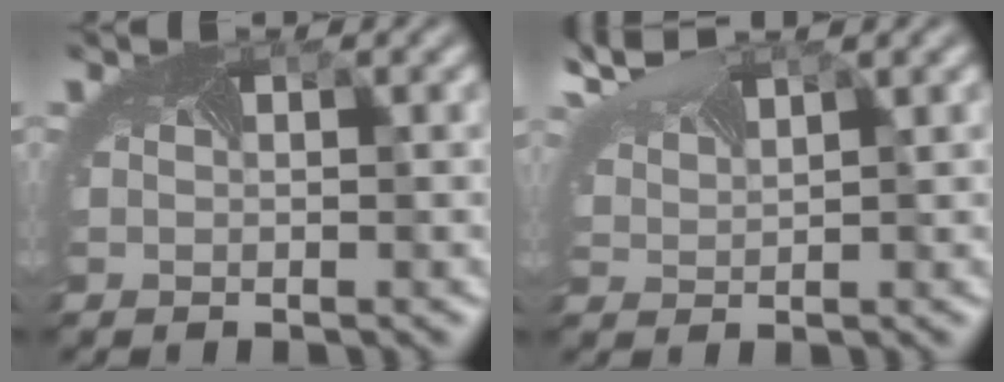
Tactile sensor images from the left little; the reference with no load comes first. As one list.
[{"total": 4.7, "force": [3.4, 1.5, 2.7], "torque": [-0.078, 0.021, 0.065]}]